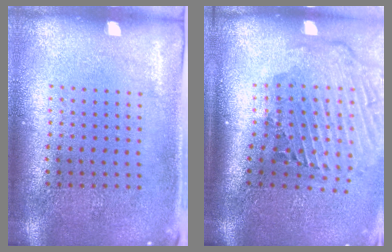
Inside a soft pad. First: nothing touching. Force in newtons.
{"total": 2.9, "press": 2.0, "slide": 2.1}